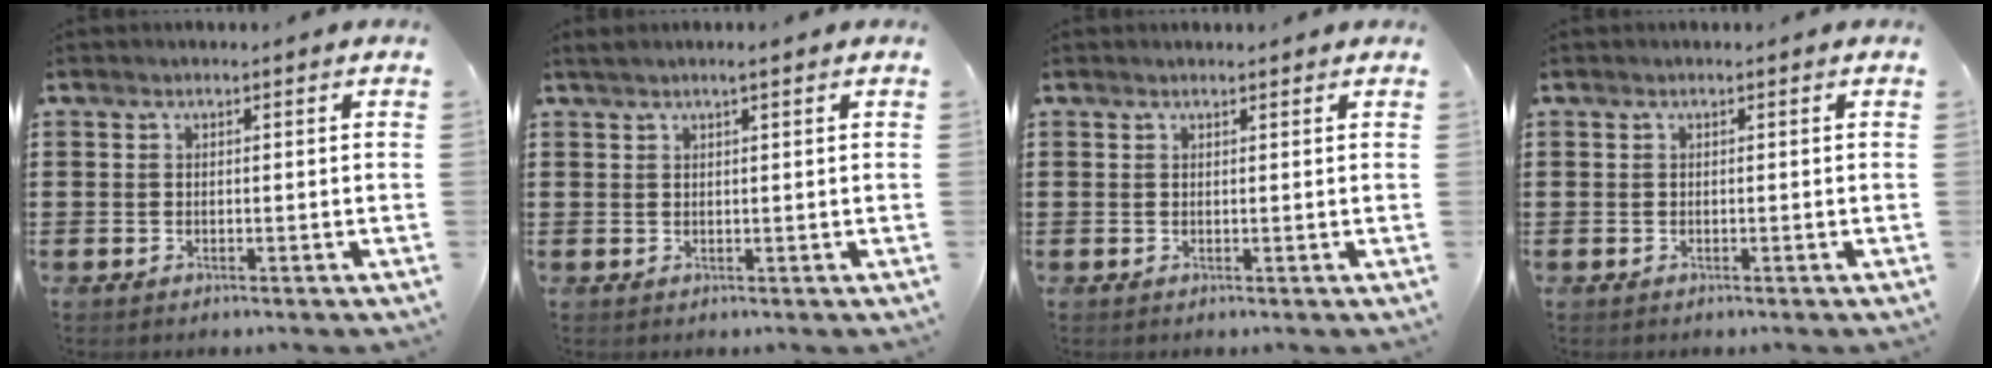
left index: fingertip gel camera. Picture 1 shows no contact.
{"total": 1.4, "force": [0.9, -0.1, 1.1], "torque": [-0.023, 0.000, 0.017]}
{"total": 0.6, "force": [0.5, 0.2, -0.1], "torque": [-0.001, 0.002, 0.011]}
{"total": 0.0}